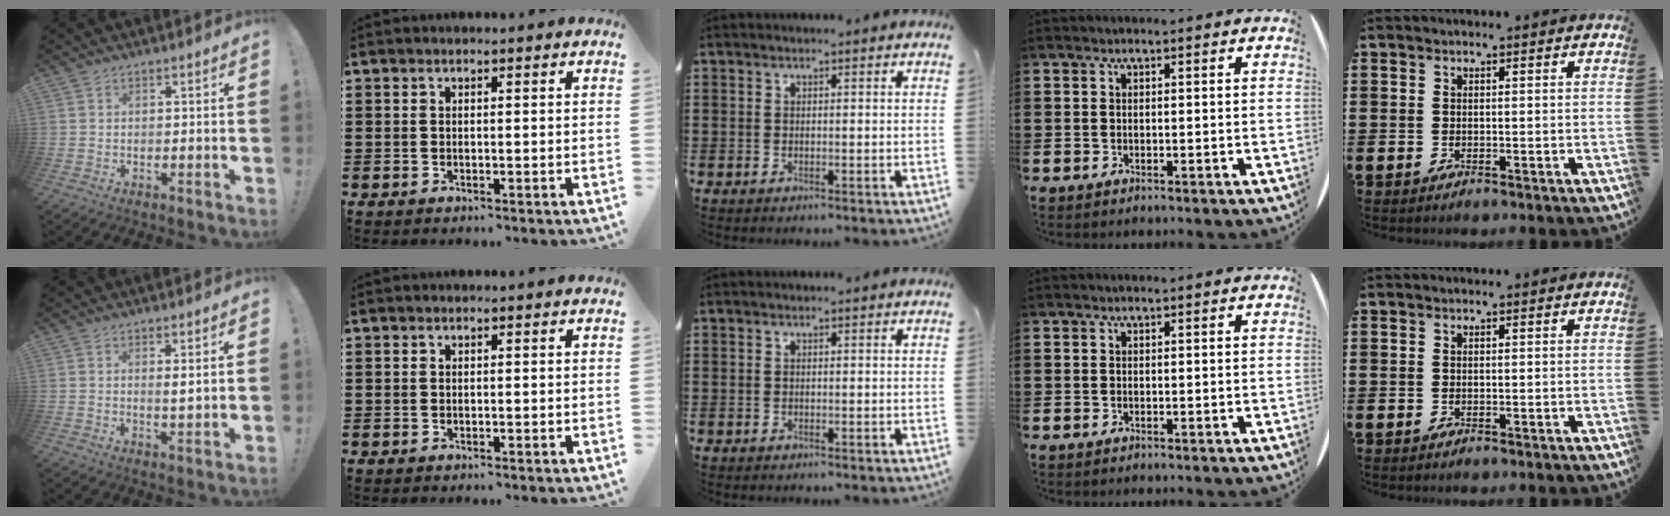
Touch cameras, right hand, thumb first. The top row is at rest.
{"thumb": {"total": 2.1, "force": [0.8, 0.1, 1.9], "torque": [-0.024, -0.010, 0.010]}}